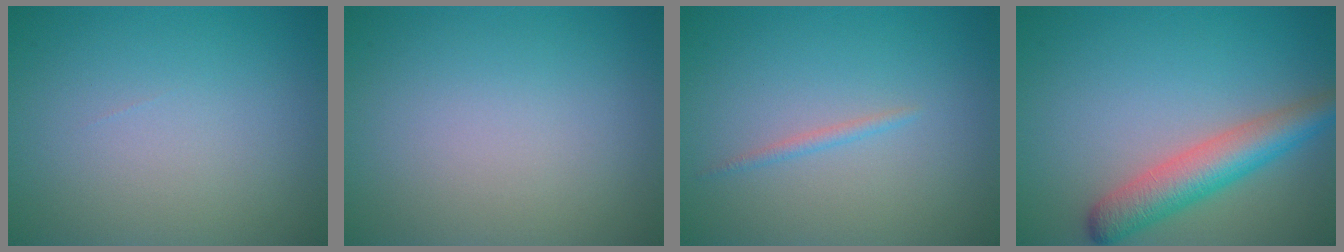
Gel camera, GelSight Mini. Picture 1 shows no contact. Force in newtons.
{"total": 0.0}
{"total": 0.8, "press": 0.8, "slide": 0.0}
{"total": 5.1, "press": 5.1, "slide": 0.2}